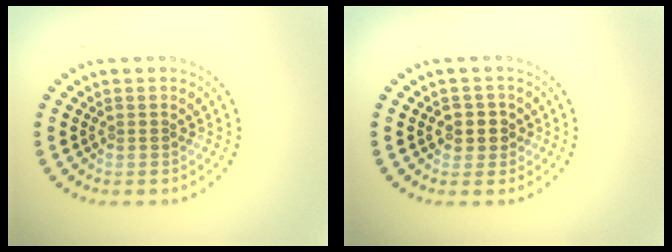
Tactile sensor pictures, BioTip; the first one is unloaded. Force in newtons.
{"total": 2.1, "press": 1.9, "slide": 0.9}